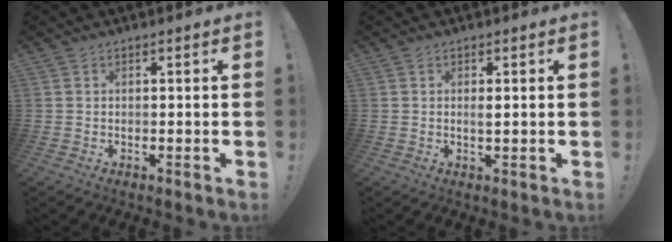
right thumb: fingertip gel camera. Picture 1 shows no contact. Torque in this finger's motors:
{"motor_torque": [-0.17, 0.01, 0.05, 0.06, 0.03]}